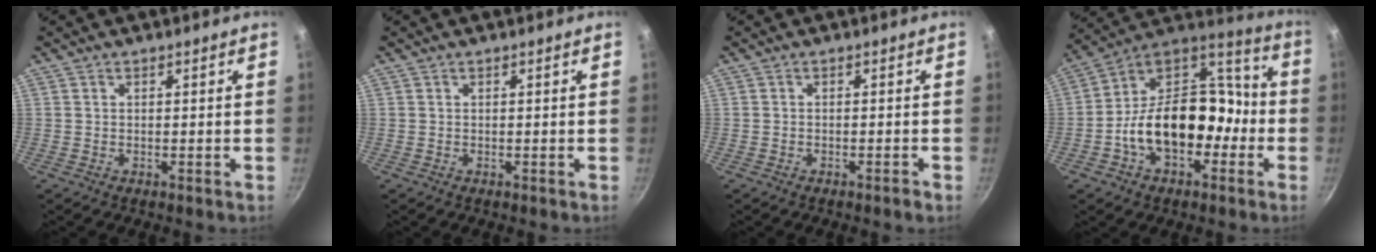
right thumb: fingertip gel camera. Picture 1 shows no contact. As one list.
[{"total": 0.0}, {"total": 1.1, "force": [-0.8, 0.2, 0.7], "torque": [-0.020, 0.011, -0.012]}, {"total": 20.5, "force": [-5.3, 13.8, 14.3], "torque": [-0.184, 0.078, -0.094]}]